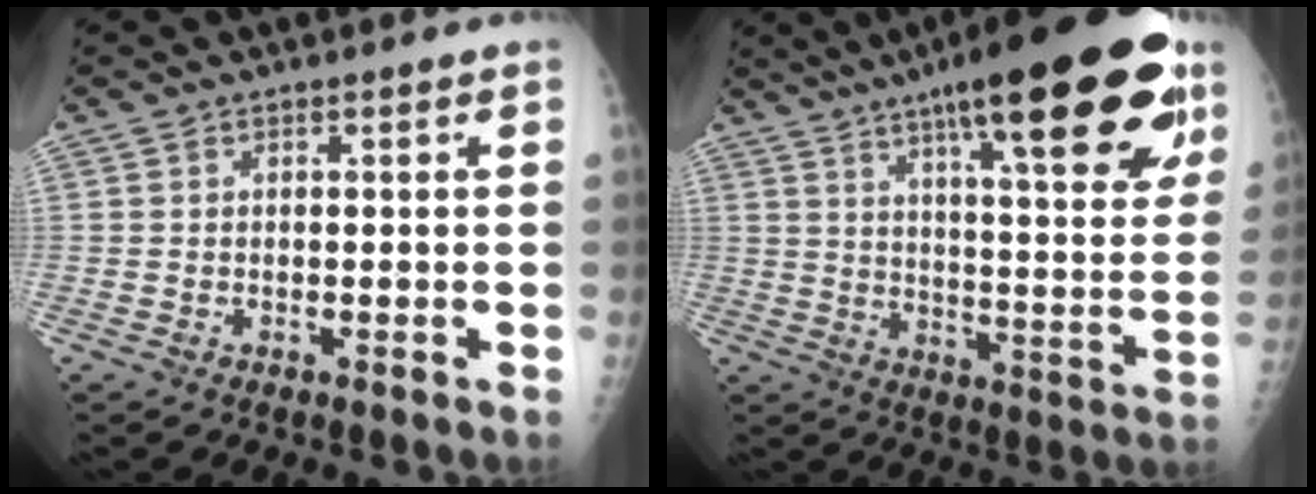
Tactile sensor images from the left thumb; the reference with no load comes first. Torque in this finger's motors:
{"motor_torque": [2.77, 2.23, 1.95, -0.82, 0.37]}